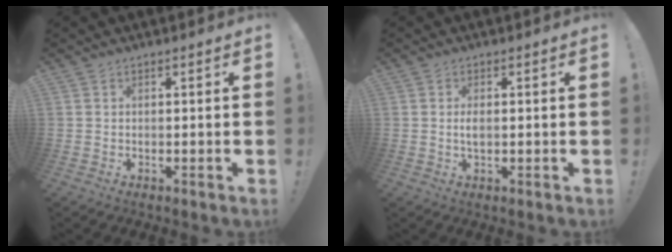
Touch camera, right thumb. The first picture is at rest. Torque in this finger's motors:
{"motor_torque": [0.95, 0.77, 0.59, 0.05, 0.27]}